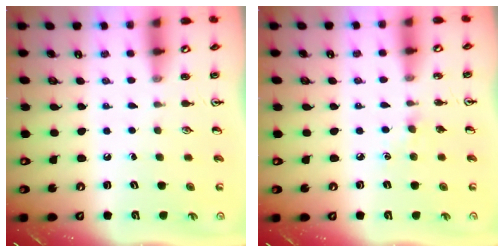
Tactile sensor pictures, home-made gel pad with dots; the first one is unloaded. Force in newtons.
{"total": 3.6, "press": 3.6, "slide": 0.5}